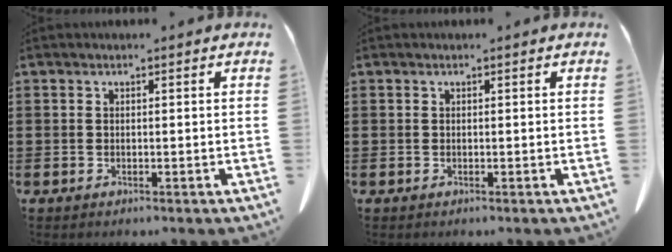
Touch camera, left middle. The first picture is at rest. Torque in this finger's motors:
{"motor_torque": [-0.02, 0.02, 0.00, 0.00]}